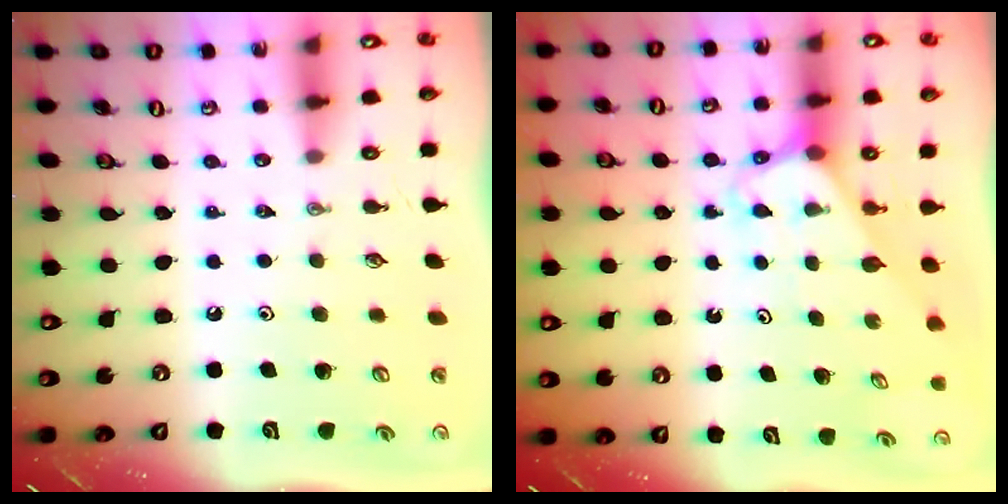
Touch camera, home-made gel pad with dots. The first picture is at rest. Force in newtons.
{"total": 3.1, "press": 3.1, "slide": 0.2}